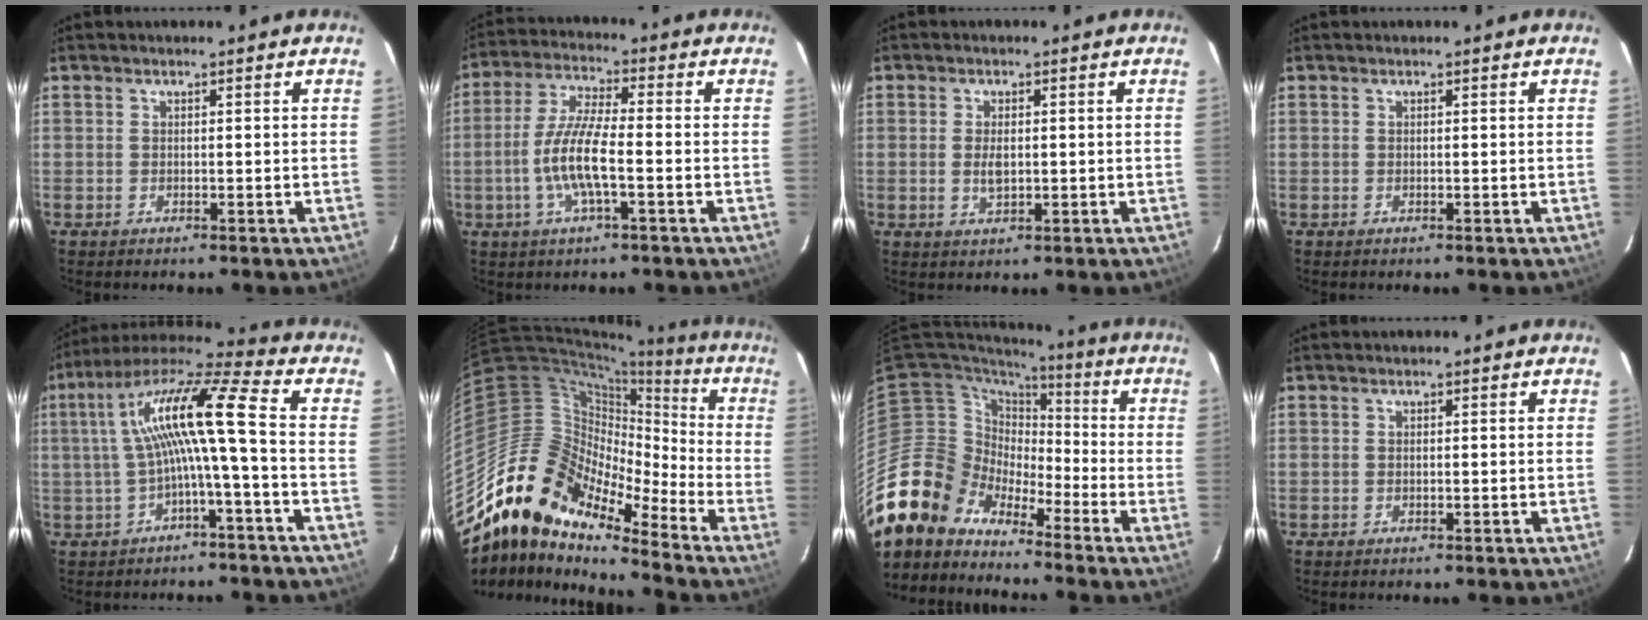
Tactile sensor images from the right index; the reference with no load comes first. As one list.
[{"total": 9.8, "force": [-2.6, 1.7, 9.2], "torque": [-0.193, 0.000, -0.052]}, {"total": 3.2, "force": [-0.1, 1.6, 2.8], "torque": [-0.052, -0.003, 0.000]}, {"total": 0.0}, {"total": 12.6, "force": [-0.9, 0.2, 12.6], "torque": [-0.246, 0.021, -0.014]}, {"total": 16.2, "force": [-12.8, 5.8, 8.1], "torque": [-0.119, -0.003, -0.259]}, {"total": 13.2, "force": [-11.2, 6.9, 1.1], "torque": [-0.036, 0.027, -0.222]}, {"total": 0.0}]